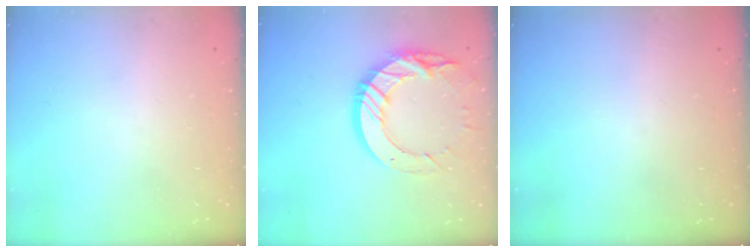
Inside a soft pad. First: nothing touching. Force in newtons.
{"total": 15.9, "press": 15.8, "slide": 1.5}
{"total": 0.0}